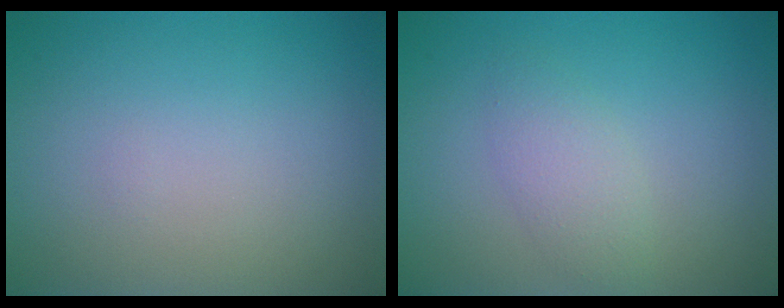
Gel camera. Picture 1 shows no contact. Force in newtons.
{"total": 2.1, "press": 2.1, "slide": 0.1}